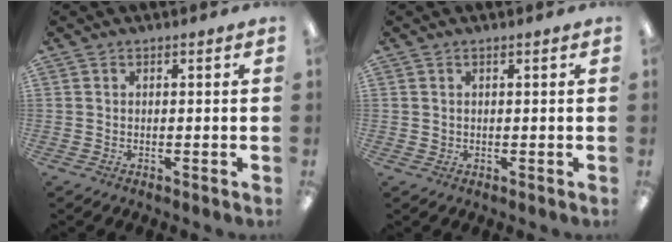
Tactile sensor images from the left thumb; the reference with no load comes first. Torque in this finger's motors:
{"motor_torque": [-0.05, -0.02, 0.16, -0.16, 0.00]}